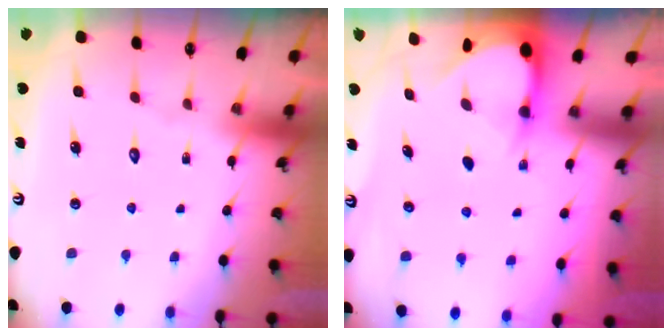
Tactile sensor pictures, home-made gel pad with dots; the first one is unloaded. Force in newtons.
{"total": 3.1, "press": 3.1, "slide": 0.2}